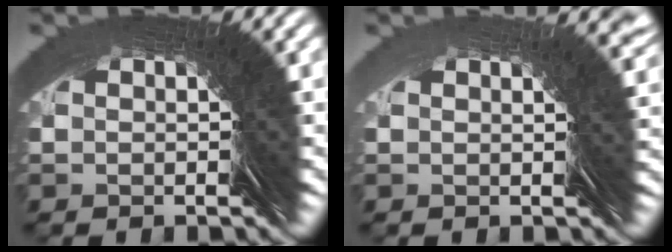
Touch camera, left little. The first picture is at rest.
{"total": 3.7, "force": [0.3, -3.3, -1.7], "torque": [0.052, 0.020, 0.006]}